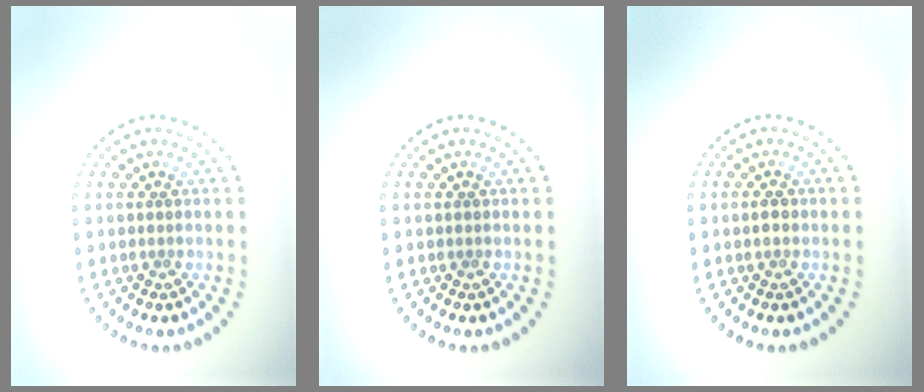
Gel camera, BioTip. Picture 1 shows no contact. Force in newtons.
{"total": 0.0}
{"total": 1.0, "press": 1.0, "slide": 0.1}